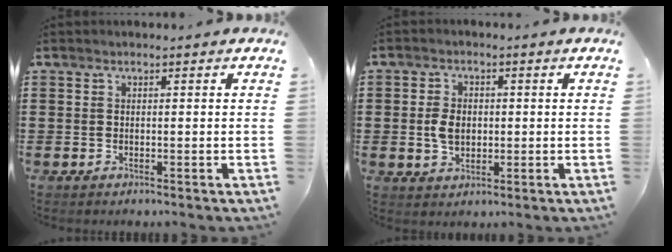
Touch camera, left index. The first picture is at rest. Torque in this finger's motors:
{"motor_torque": [1.09, 1.04, 0.42, 0.05]}